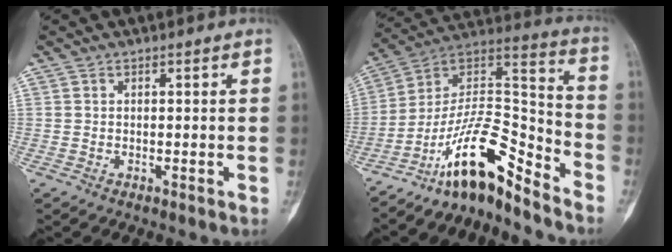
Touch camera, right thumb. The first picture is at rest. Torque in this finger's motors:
{"motor_torque": [0.40, 0.00, 1.46, -1.32, 0.41]}